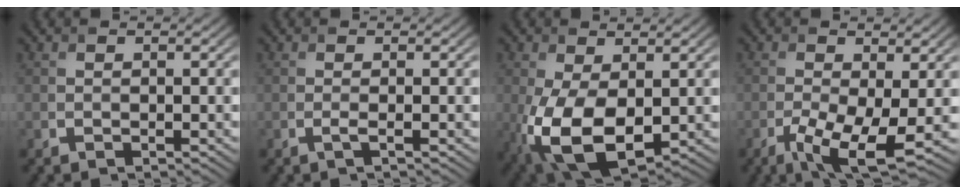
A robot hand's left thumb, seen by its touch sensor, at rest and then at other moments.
{"total": 1.0, "force": [-0.3, 0.1, 1.0], "torque": [-0.020, -0.001, -0.008]}
{"total": 11.0, "force": [-2.0, 6.3, 8.9], "torque": [-0.217, -0.032, -0.028]}
{"total": 7.4, "force": [-2.9, 2.4, 6.3], "torque": [-0.130, -0.015, -0.051]}